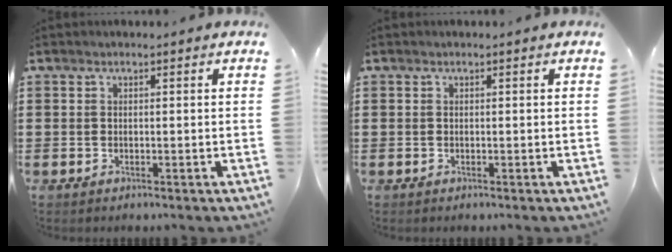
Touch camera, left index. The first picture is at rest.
{"total": 0.0}